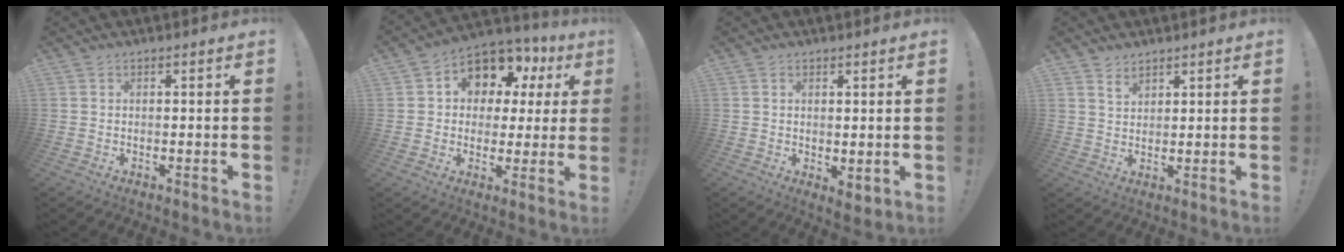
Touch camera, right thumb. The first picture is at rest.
{"total": 10.3, "force": [5.3, 7.5, 4.7], "torque": [-0.069, -0.043, 0.097]}
{"total": 2.5, "force": [1.0, 1.5, 1.7], "torque": [-0.019, -0.008, 0.022]}
{"total": 3.1, "force": [2.6, 1.3, 1.0], "torque": [-0.009, -0.019, 0.047]}